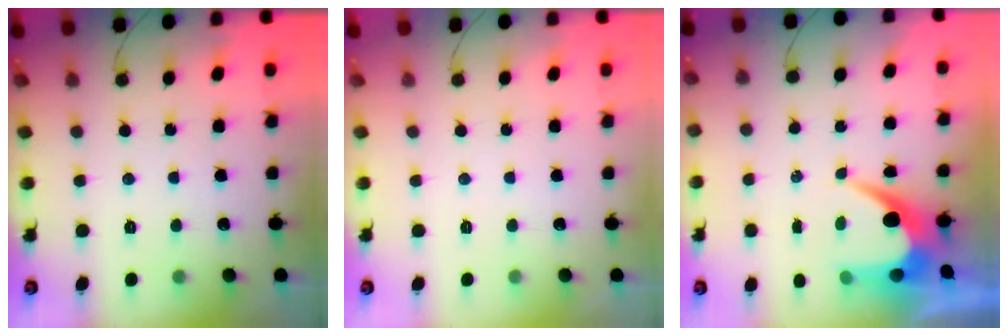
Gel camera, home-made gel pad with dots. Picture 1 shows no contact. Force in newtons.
{"total": 0.0}
{"total": 7.2, "press": 7.1, "slide": 0.5}